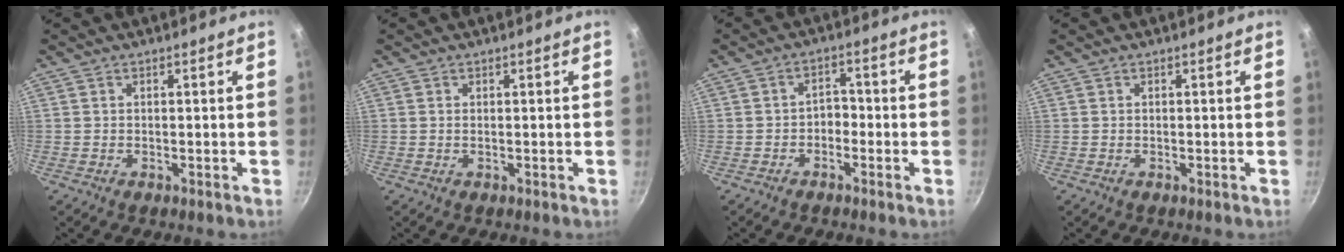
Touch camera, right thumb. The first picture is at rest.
{"total": 0.0}
{"total": 3.1, "force": [-1.4, 2.2, 1.7], "torque": [-0.006, 0.021, -0.031]}
{"total": 0.0}